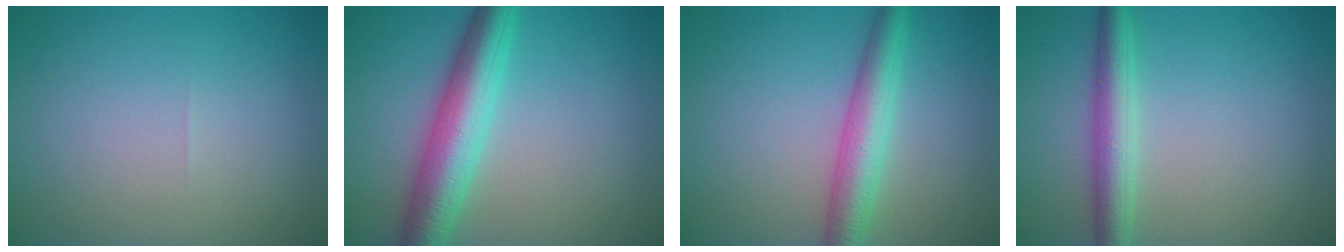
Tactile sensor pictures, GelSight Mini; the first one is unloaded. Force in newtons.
{"total": 6.6, "press": 6.6, "slide": 0.1}
{"total": 4.6, "press": 4.6, "slide": 0.0}
{"total": 3.8, "press": 3.8, "slide": 0.1}